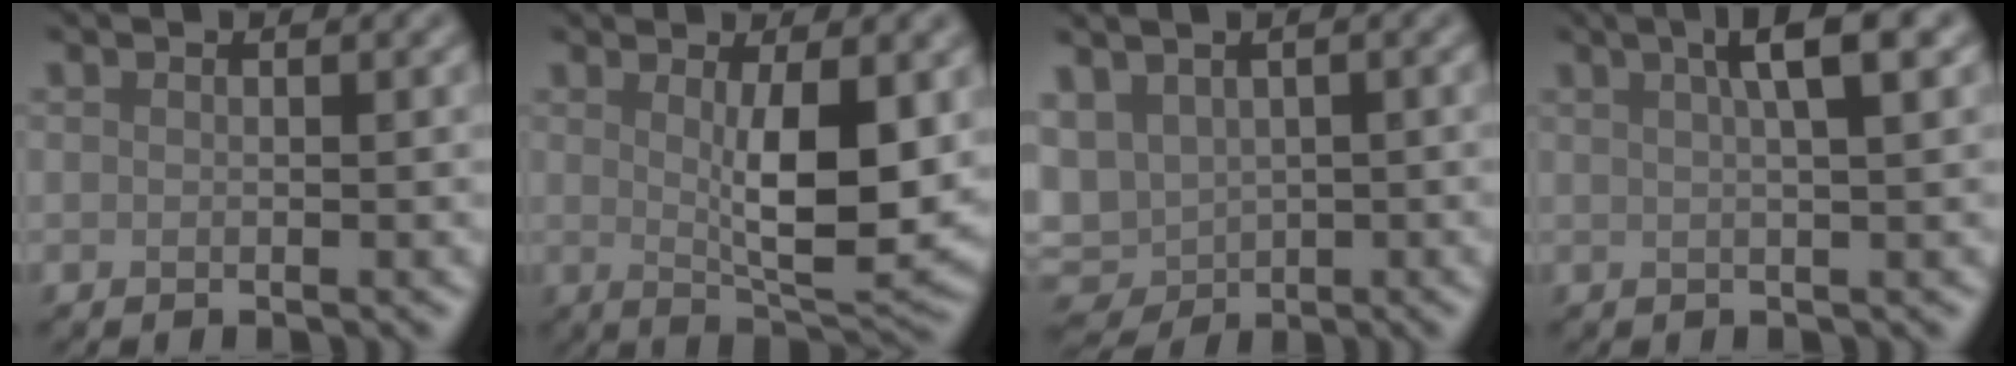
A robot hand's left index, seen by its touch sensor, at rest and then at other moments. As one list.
[{"total": 6.6, "force": [0.9, 1.6, 6.3], "torque": [-0.098, -0.014, 0.021]}, {"total": 5.0, "force": [-0.3, 3.6, 3.5], "torque": [-0.062, -0.006, 0.010]}, {"total": 4.4, "force": [1.9, 0.8, 3.9], "torque": [-0.048, 0.014, 0.025]}]